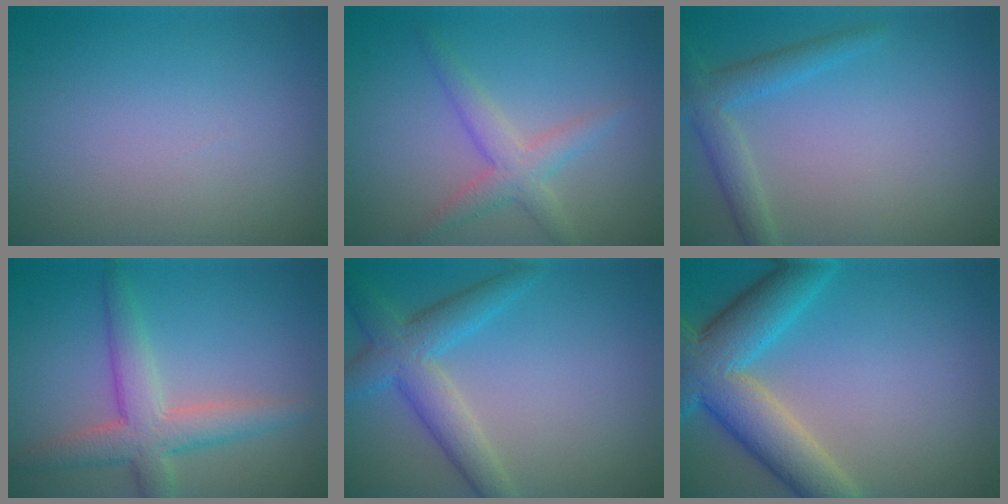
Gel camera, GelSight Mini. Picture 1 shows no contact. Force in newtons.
{"total": 2.8, "press": 2.8, "slide": 0.1}
{"total": 2.7, "press": 2.7, "slide": 0.1}
{"total": 4.6, "press": 4.6, "slide": 0.4}
{"total": 4.5, "press": 4.5, "slide": 0.1}
{"total": 7.9, "press": 7.9, "slide": 0.5}